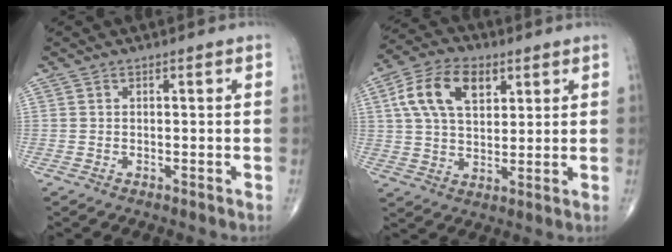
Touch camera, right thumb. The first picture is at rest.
{"total": 12.5, "force": [4.6, 7.6, 8.9], "torque": [-0.153, 0.001, 0.082]}